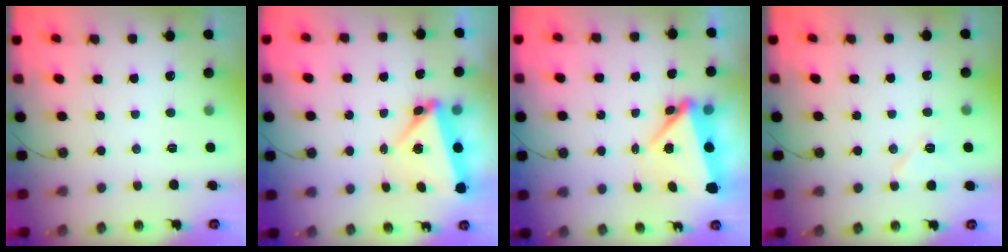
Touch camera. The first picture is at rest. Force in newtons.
{"total": 5.5, "press": 5.5, "slide": 0.6}
{"total": 5.4, "press": 5.0, "slide": 1.9}
{"total": 7.4, "press": 7.3, "slide": 1.2}